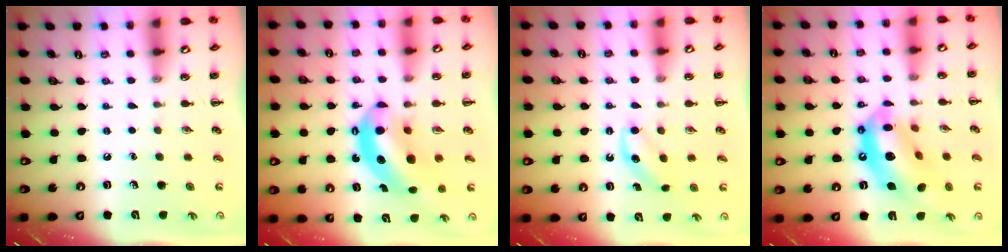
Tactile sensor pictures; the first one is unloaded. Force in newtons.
{"total": 10.2, "press": 9.9, "slide": 2.5}
{"total": 5.1, "press": 4.8, "slide": 1.4}
{"total": 16.3, "press": 15.7, "slide": 4.3}